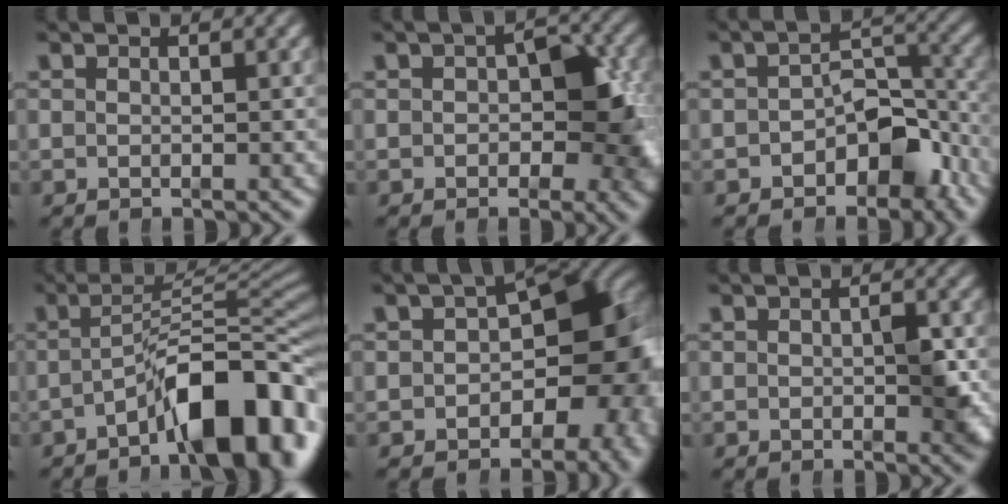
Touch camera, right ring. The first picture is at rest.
{"total": 6.6, "force": [-0.7, 4.1, 5.1], "torque": [-0.052, -0.004, -0.010]}
{"total": 4.4, "force": [-2.4, 2.5, 2.7], "torque": [-0.024, 0.003, -0.039]}
{"total": 10.0, "force": [-4.6, 3.6, 8.0], "torque": [-0.101, -0.004, -0.071]}
{"total": 11.3, "force": [-0.7, 7.0, 8.8], "torque": [-0.080, -0.006, -0.011]}
{"total": 2.3, "force": [-0.2, 0.8, 2.2], "torque": [-0.029, -0.002, -0.005]}